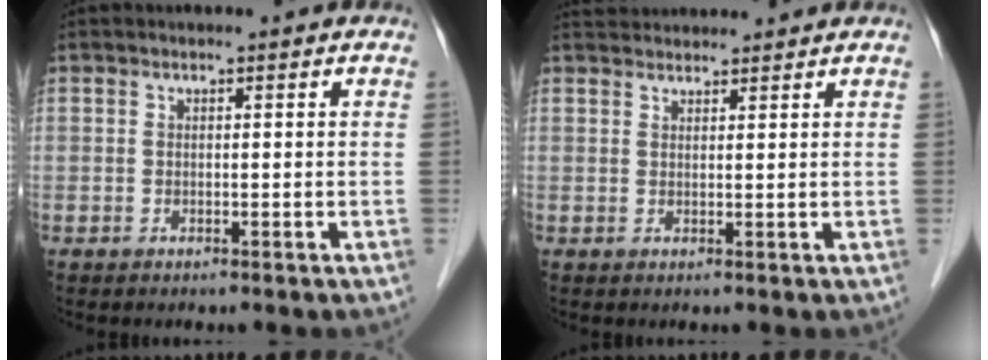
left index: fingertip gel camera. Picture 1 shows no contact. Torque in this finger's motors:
{"motor_torque": [-0.21, -0.69, 0.05, 0.04]}